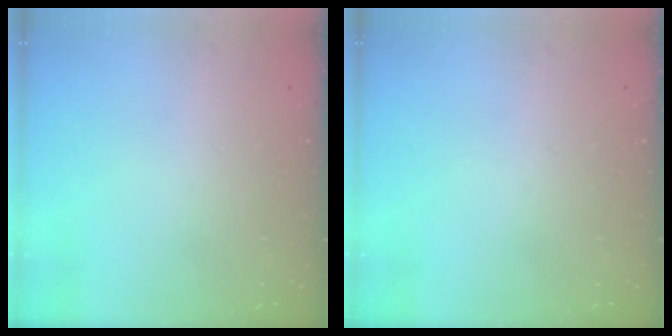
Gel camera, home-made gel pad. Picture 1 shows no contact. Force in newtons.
{"total": 0.0}